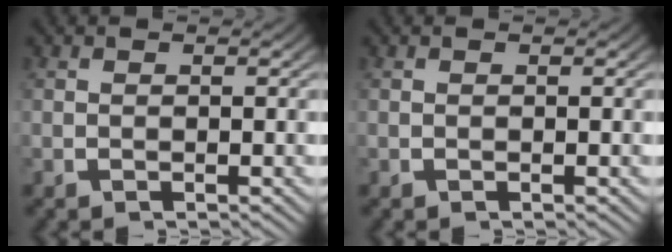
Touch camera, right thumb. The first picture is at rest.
{"total": 0.0}